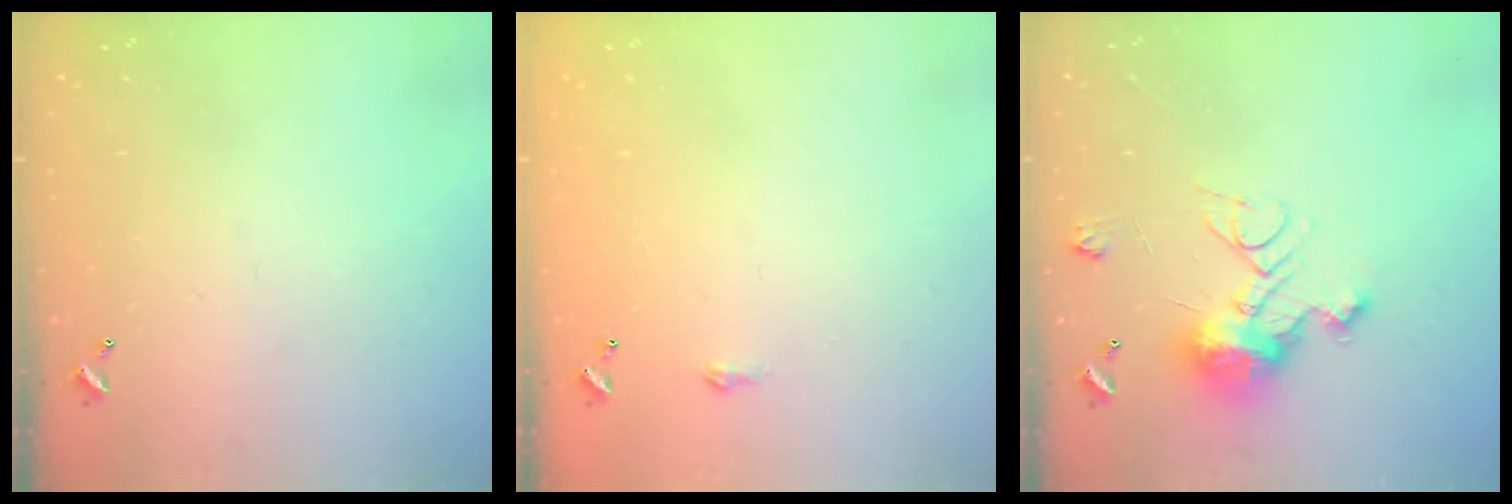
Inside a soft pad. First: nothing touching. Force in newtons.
{"total": 1.8, "press": 1.8, "slide": 0.3}
{"total": 18.1, "press": 18.1, "slide": 0.6}